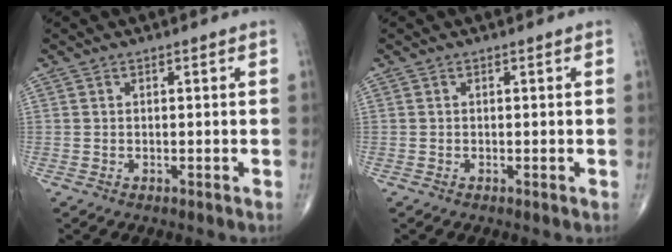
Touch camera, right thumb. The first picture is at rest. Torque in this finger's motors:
{"motor_torque": [-0.01, -0.16, -0.16, -0.07, 0.02]}